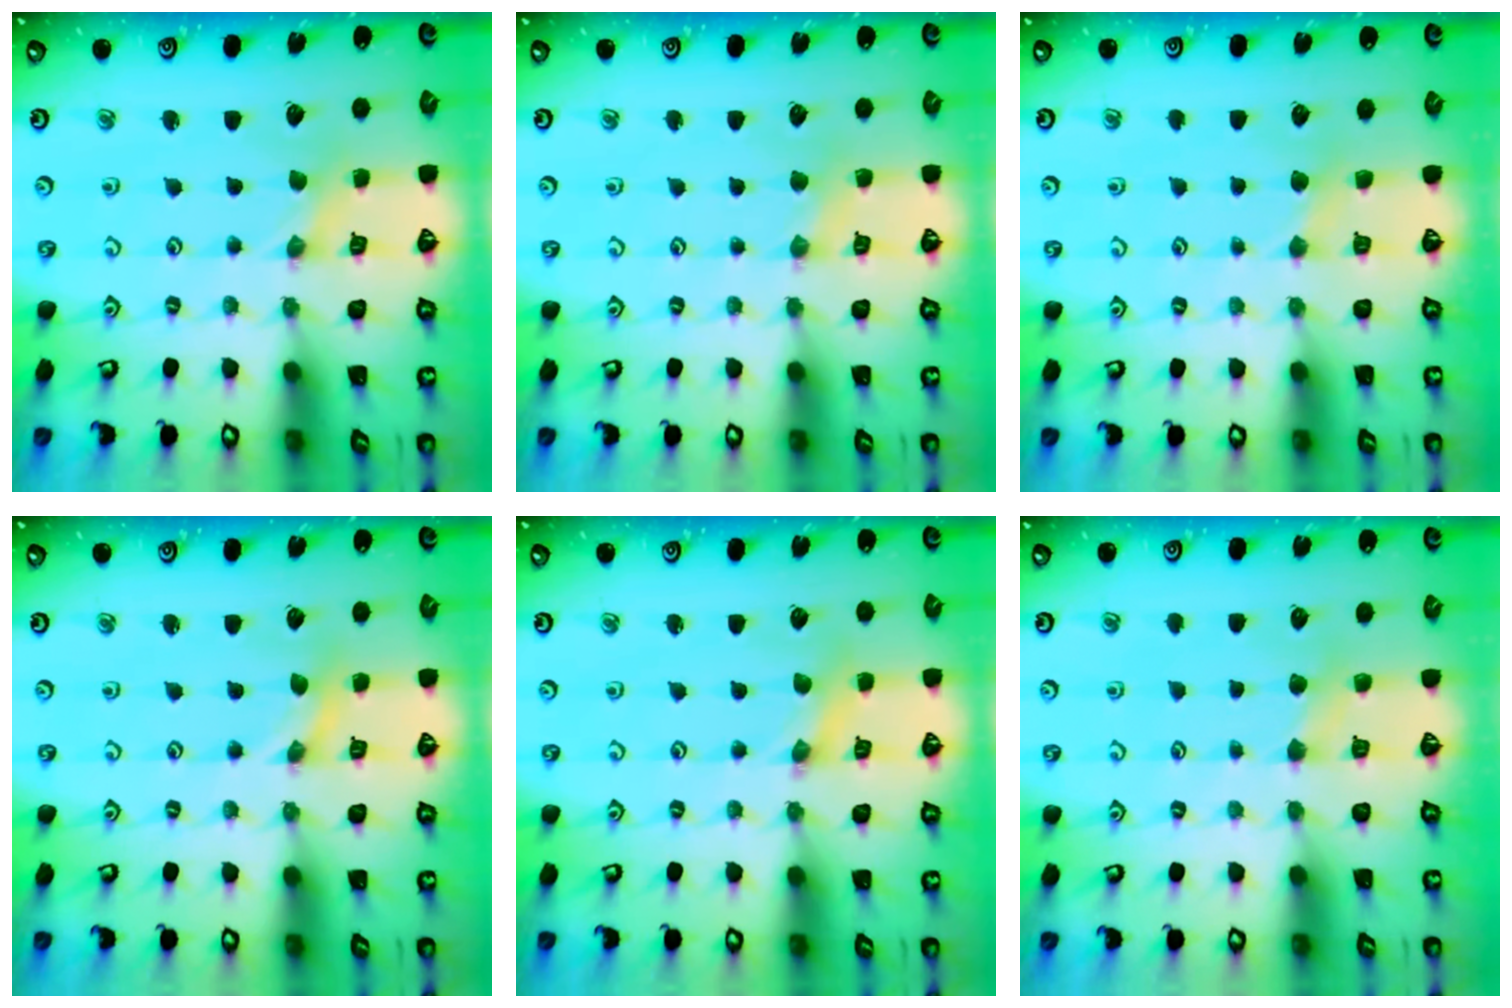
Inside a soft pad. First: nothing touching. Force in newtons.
{"total": 2.9, "press": 2.9, "slide": 0.4}
{"total": 2.9, "press": 2.9, "slide": 0.4}
{"total": 0.0}
{"total": 1.8, "press": 1.8, "slide": 0.3}
{"total": 3.3, "press": 3.2, "slide": 0.5}